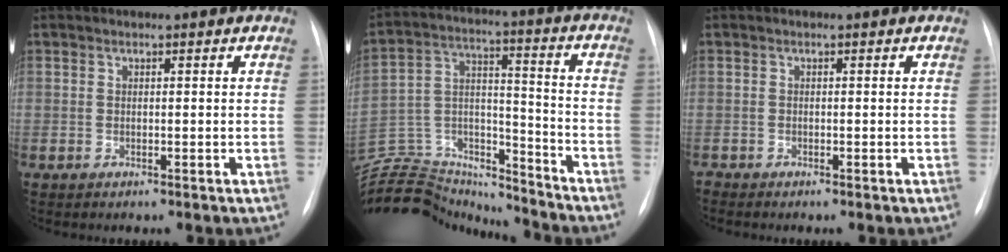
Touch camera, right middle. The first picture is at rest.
{"total": 23.3, "force": [-21.8, 6.2, 5.5], "torque": [-0.156, 0.036, -0.348]}
{"total": 0.5, "force": [-0.5, 0.0, -0.1], "torque": [0.002, -0.001, -0.012]}